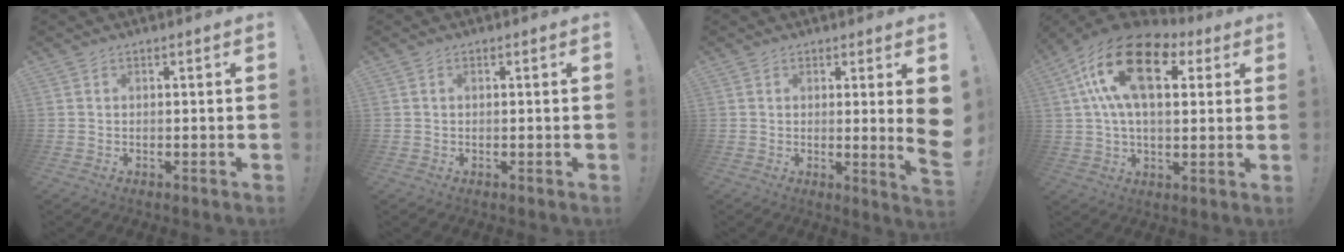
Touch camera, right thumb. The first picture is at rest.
{"total": 0.0}
{"total": 6.6, "force": [1.2, -0.6, 6.4], "torque": [-0.078, -0.032, 0.018]}
{"total": 21.7, "force": [7.3, 11.5, 16.8], "torque": [-0.302, -0.020, 0.122]}